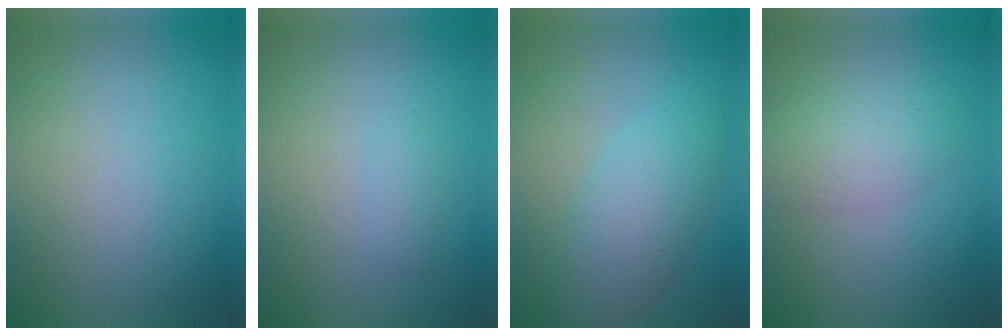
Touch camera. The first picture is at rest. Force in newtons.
{"total": 1.0, "press": 1.0, "slide": 0.1}
{"total": 5.3, "press": 5.3, "slide": 0.1}
{"total": 3.2, "press": 3.2, "slide": 0.2}